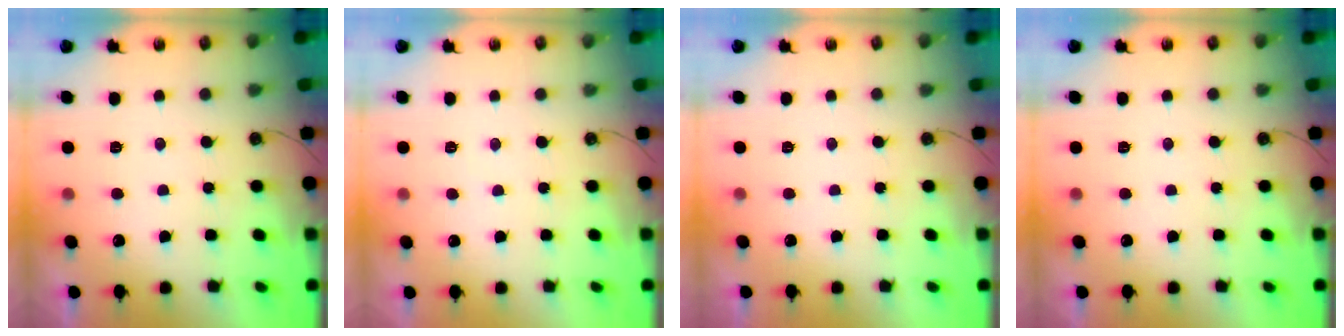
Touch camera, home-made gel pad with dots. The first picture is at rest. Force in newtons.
{"total": 1.4, "press": 1.3, "slide": 0.3}
{"total": 0.0}
{"total": 0.0}